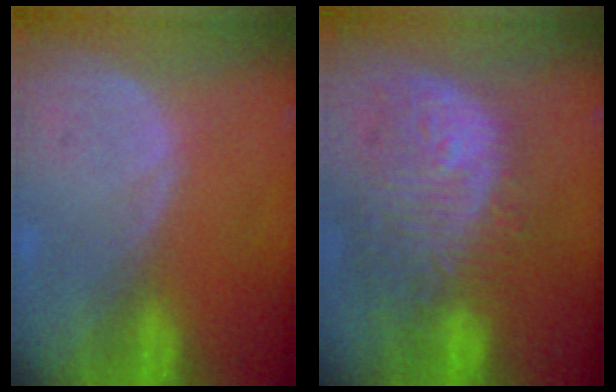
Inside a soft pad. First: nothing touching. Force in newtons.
{"total": 12.1, "press": 10.8, "slide": 5.6}